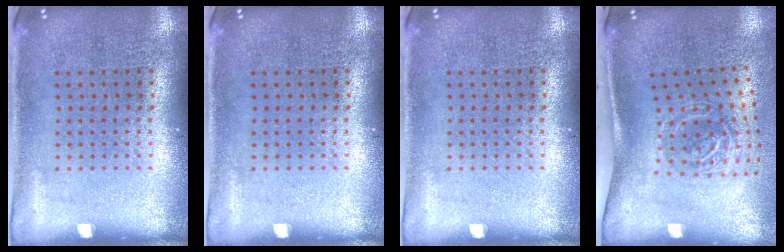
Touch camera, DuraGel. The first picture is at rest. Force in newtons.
{"total": 0.0}
{"total": 0.0}
{"total": 2.0, "press": 1.3, "slide": 1.6}